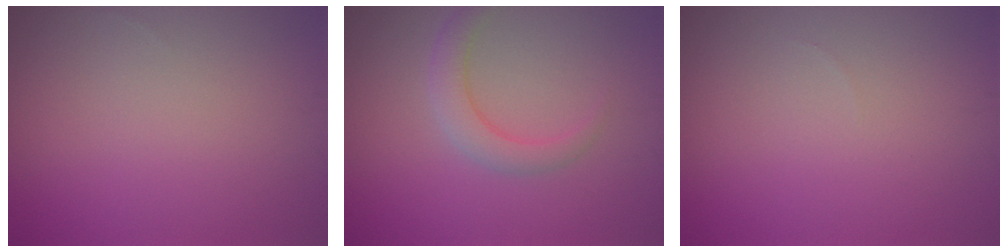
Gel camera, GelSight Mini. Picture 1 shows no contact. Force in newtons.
{"total": 2.3, "press": 2.3, "slide": 0.0}
{"total": 0.0}